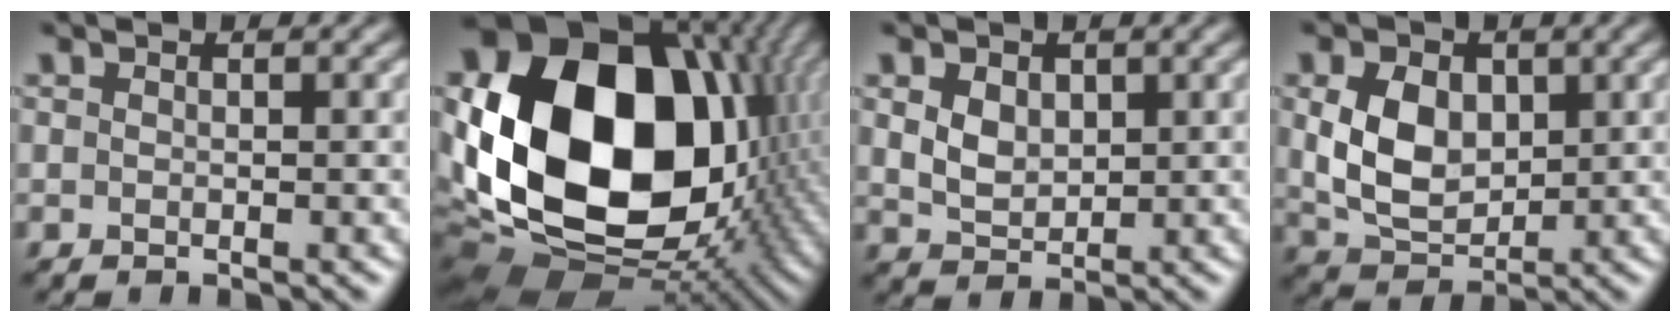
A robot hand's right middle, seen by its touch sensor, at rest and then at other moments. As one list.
[{"total": 22.2, "force": [1.6, 16.2, 15.2], "torque": [-0.325, -0.024, 0.065]}, {"total": 2.7, "force": [0.9, 2.0, 1.6], "torque": [-0.035, -0.003, 0.019]}, {"total": 5.7, "force": [0.9, 4.0, 3.9], "torque": [-0.084, -0.003, 0.019]}]